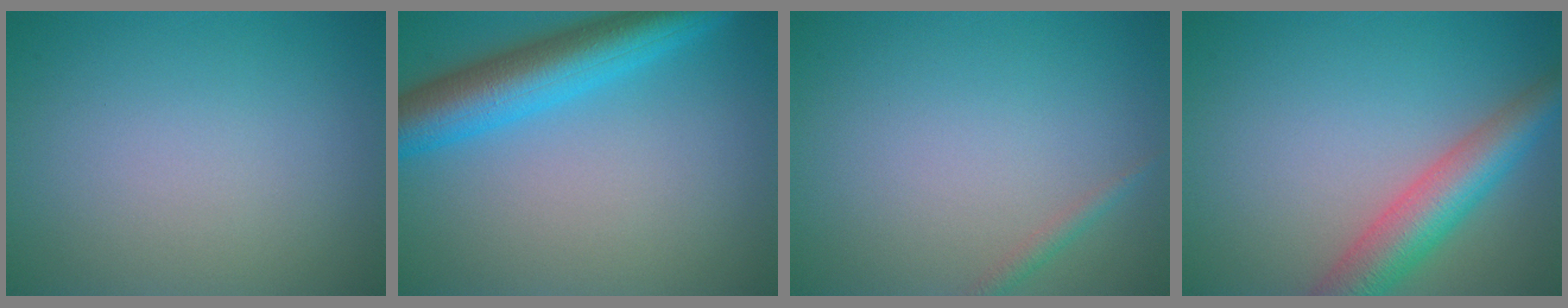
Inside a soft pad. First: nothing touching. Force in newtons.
{"total": 7.3, "press": 7.3, "slide": 0.4}
{"total": 1.0, "press": 1.0, "slide": 0.0}
{"total": 5.8, "press": 5.8, "slide": 0.2}